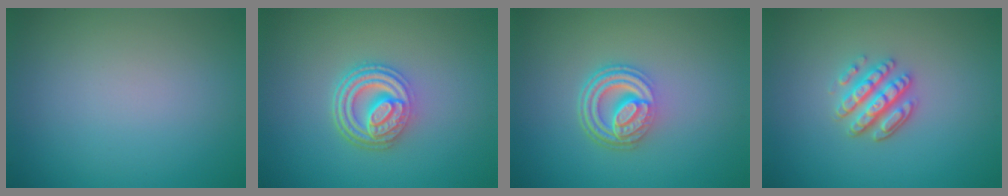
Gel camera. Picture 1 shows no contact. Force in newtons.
{"total": 4.8, "press": 3.7, "slide": 3.1}
{"total": 4.9, "press": 3.4, "slide": 3.5}
{"total": 3.4, "press": 3.0, "slide": 1.6}